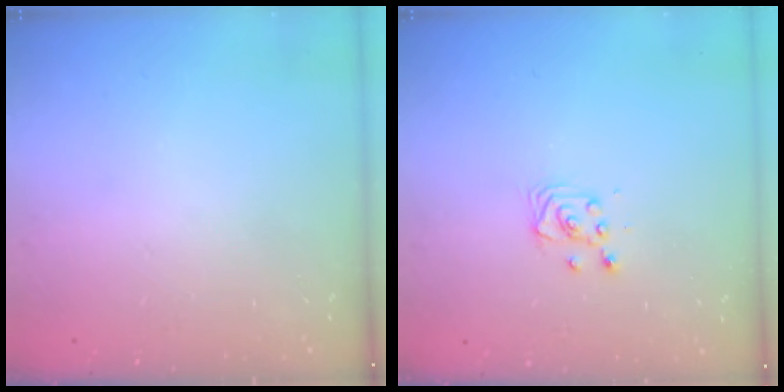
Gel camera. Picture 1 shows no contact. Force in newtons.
{"total": 3.5, "press": 3.5, "slide": 0.4}